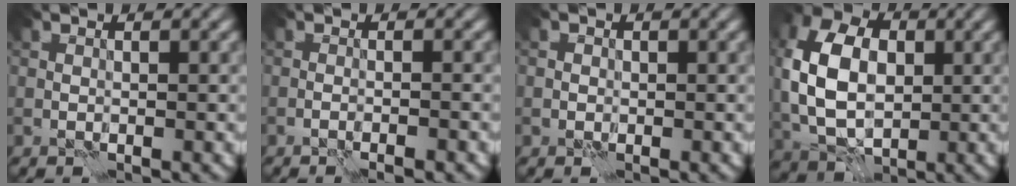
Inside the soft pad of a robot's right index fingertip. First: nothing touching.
{"total": 2.2, "force": [-1.6, 0.2, 1.4], "torque": [-0.014, 0.005, -0.031]}
{"total": 0.7, "force": [-0.1, 0.5, -0.4], "torque": [0.012, -0.004, -0.006]}
{"total": 10.0, "force": [0.9, 7.1, 7.0], "torque": [-0.163, 0.010, 0.008]}